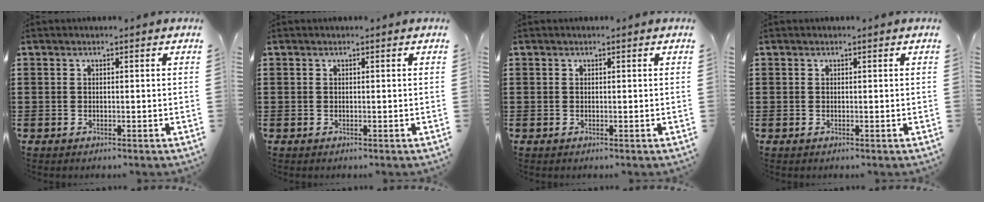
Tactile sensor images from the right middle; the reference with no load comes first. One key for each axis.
{"total": 0.0}
{"total": 0.0}
{"total": 0.0}